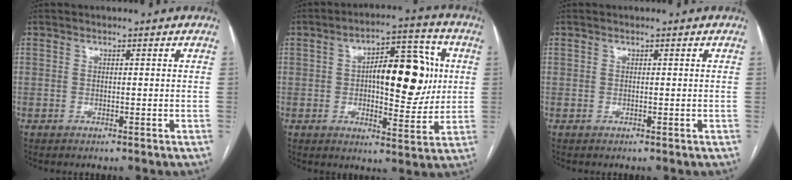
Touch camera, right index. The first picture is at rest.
{"total": 14.1, "force": [1.7, 5.3, 12.9], "torque": [-0.182, 0.026, 0.029]}
{"total": 0.0}